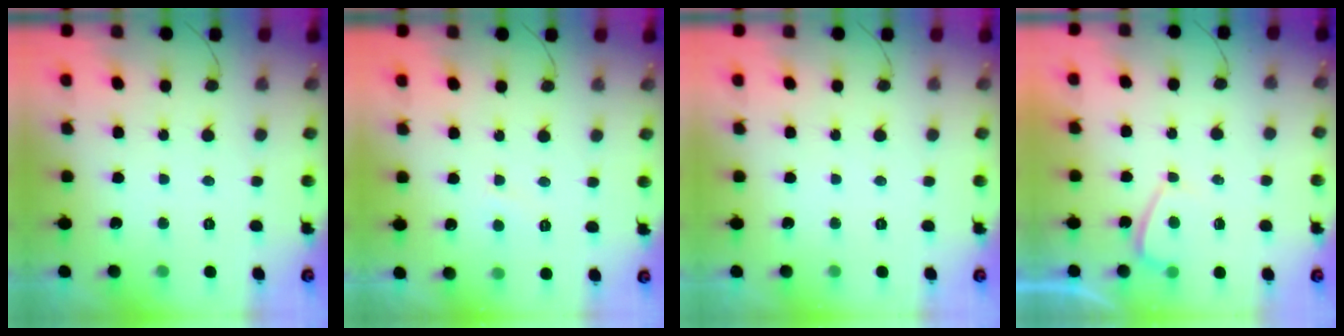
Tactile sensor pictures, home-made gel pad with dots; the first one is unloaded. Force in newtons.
{"total": 2.4, "press": 2.4, "slide": 0.2}
{"total": 0.0}
{"total": 2.0, "press": 1.9, "slide": 0.7}